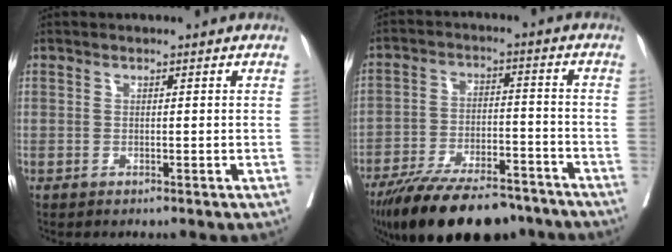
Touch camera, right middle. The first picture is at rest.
{"total": 19.1, "force": [-15.6, 5.9, 9.3], "torque": [-0.149, -0.008, -0.242]}